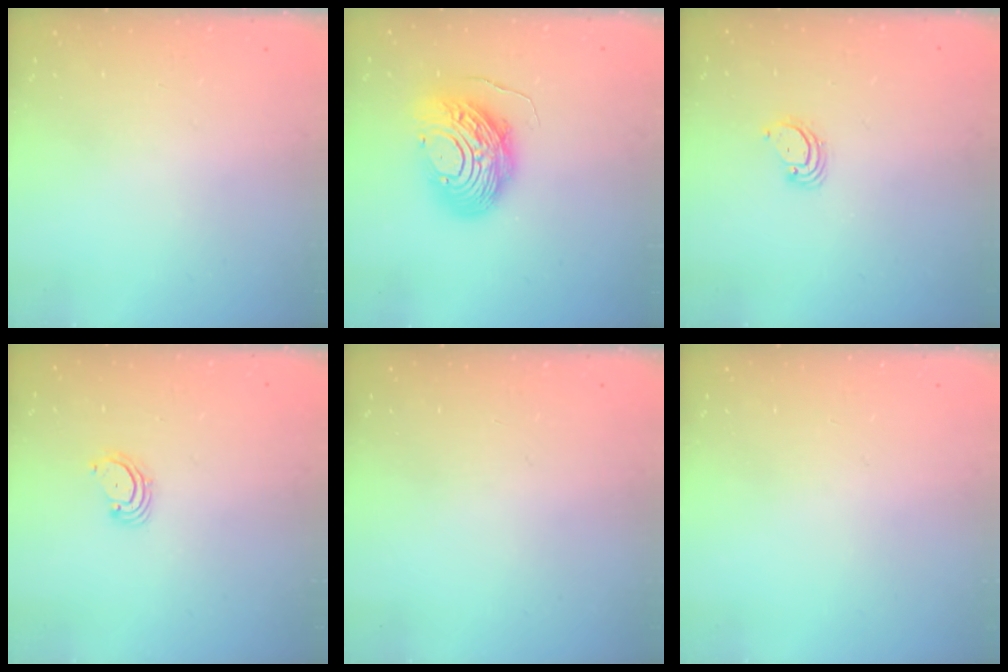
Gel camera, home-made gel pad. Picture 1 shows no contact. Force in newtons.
{"total": 13.7, "press": 13.6, "slide": 1.4}
{"total": 3.4, "press": 3.4, "slide": 0.1}
{"total": 2.6, "press": 2.6, "slide": 0.3}
{"total": 0.0}
{"total": 0.0}